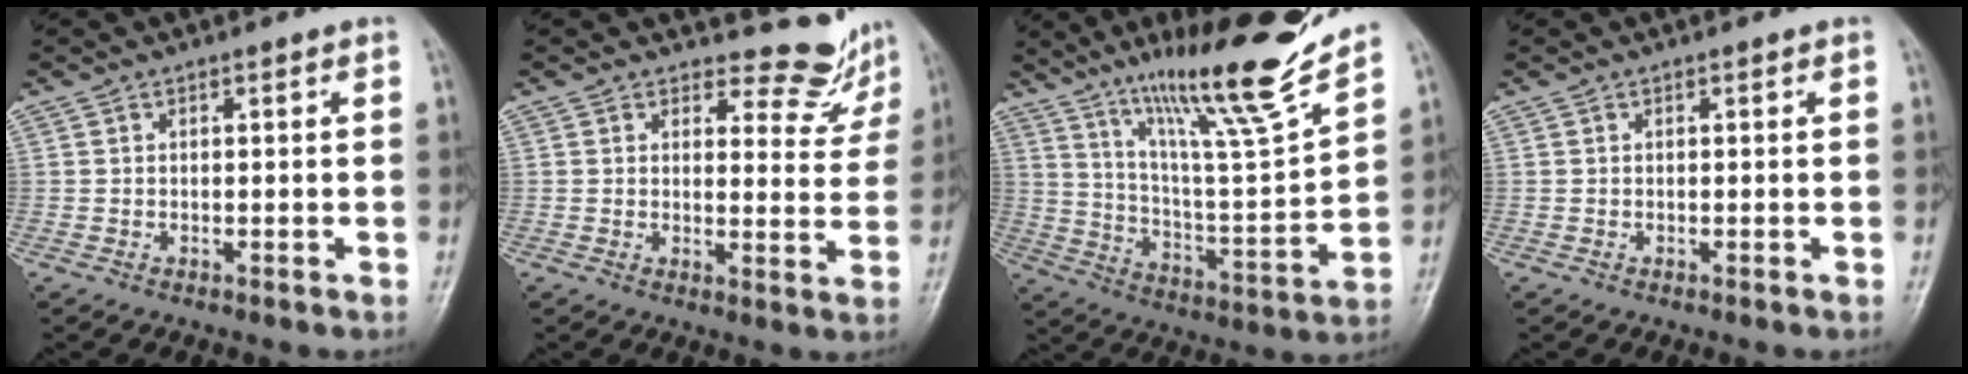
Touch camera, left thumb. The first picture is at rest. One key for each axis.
{"total": 6.6, "fx": 6.2, "fy": 2.2, "fz": -0.2, "tx": 0.029, "ty": -0.064, "tz": 0.066}
{"total": 20.4, "fx": 15.2, "fy": 1.3, "fz": 13.4, "tx": -0.188, "ty": -0.087, "tz": 0.259}
{"total": 0.0}